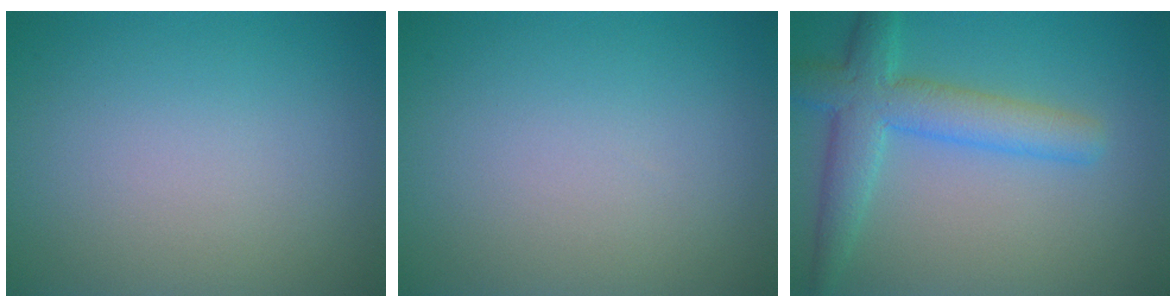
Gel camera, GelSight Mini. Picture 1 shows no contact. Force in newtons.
{"total": 0.0}
{"total": 5.3, "press": 5.3, "slide": 0.2}